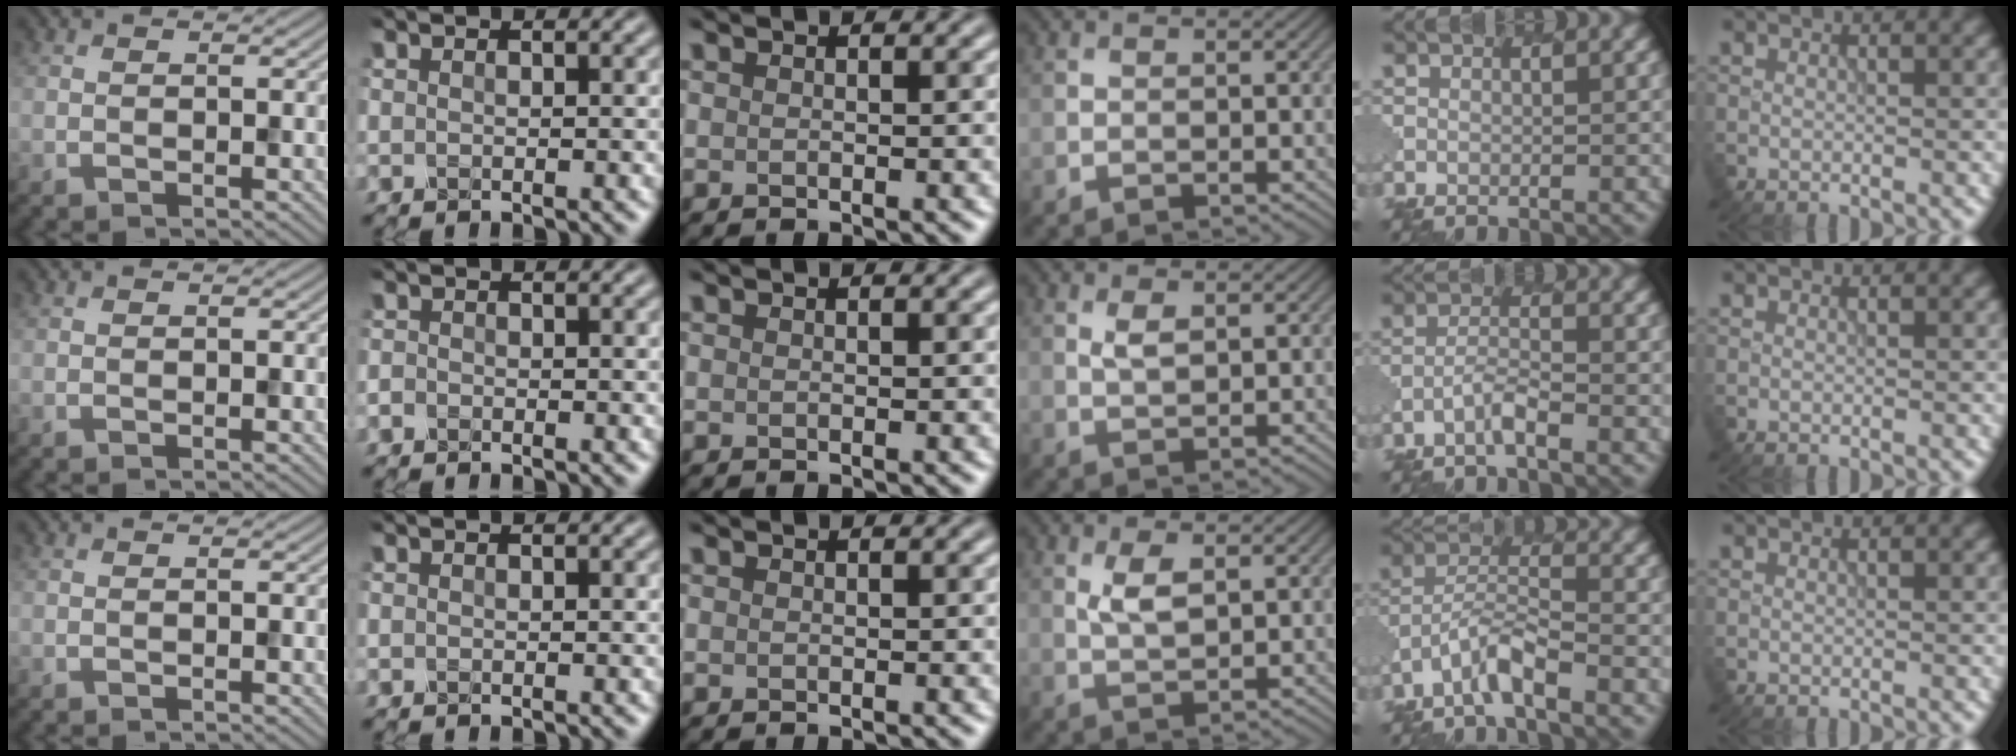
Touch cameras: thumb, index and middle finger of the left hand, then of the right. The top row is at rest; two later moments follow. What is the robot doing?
{"motion": "extract", "object": "pen bag"}